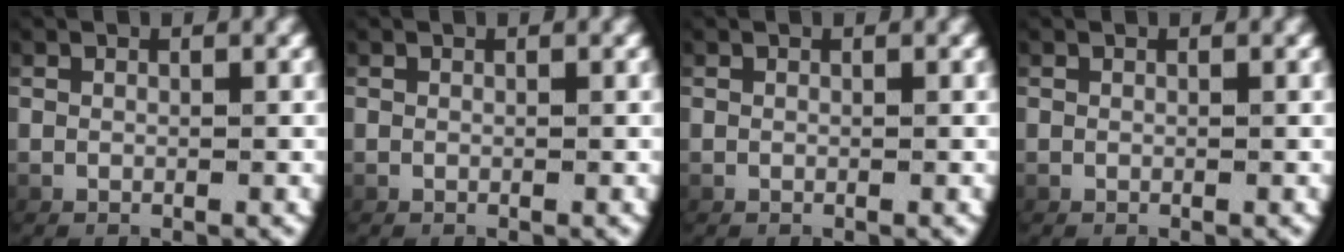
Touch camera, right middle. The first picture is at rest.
{"total": 0.0}
{"total": 0.0}
{"total": 0.0}